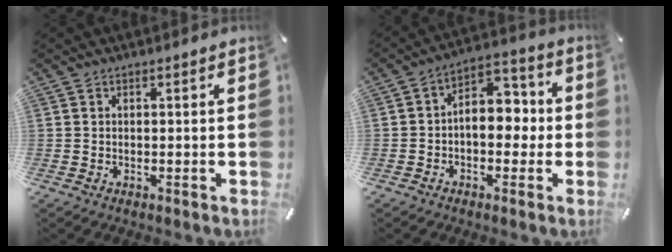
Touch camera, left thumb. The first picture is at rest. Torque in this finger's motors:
{"motor_torque": [0.10, 0.16, 0.99, 0.06, -0.02]}